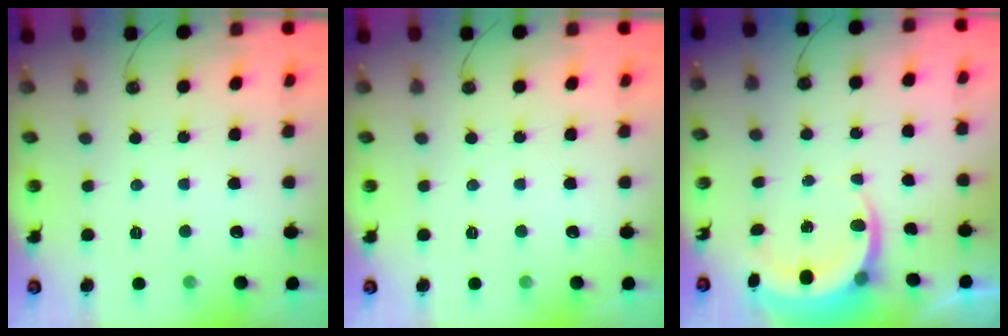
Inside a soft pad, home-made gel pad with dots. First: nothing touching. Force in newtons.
{"total": 0.0}
{"total": 6.2, "press": 6.0, "slide": 1.5}